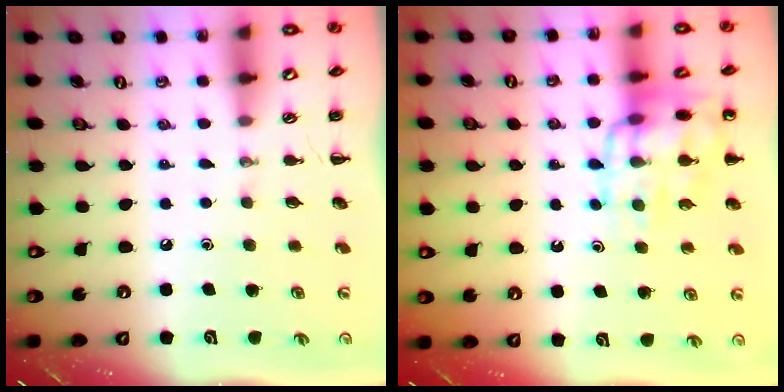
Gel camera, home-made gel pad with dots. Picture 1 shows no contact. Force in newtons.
{"total": 14.3, "press": 14.2, "slide": 1.9}